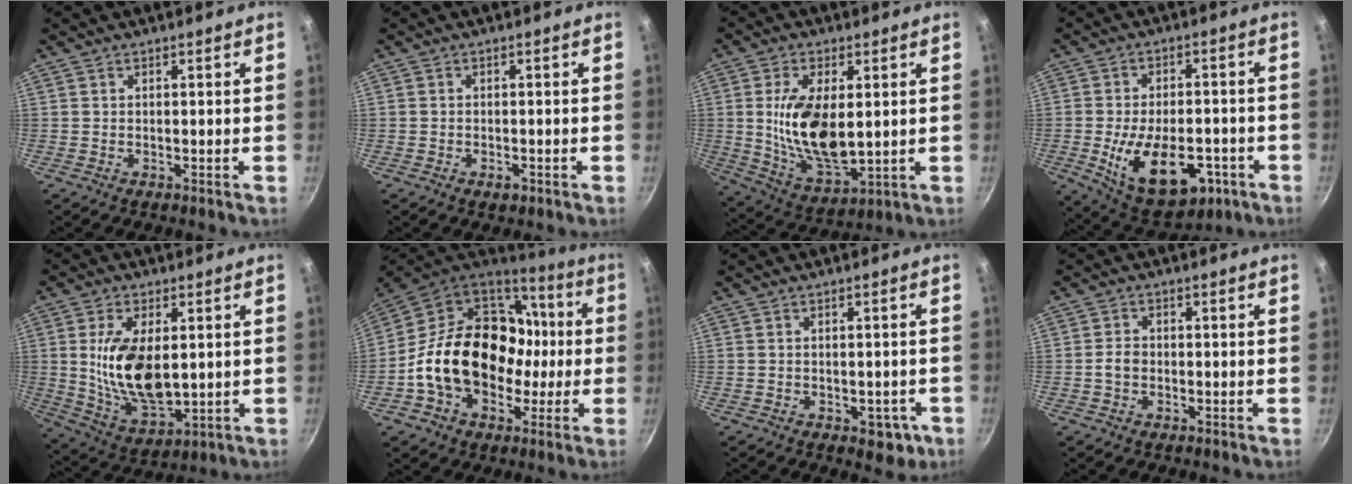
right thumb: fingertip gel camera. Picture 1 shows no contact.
{"total": 1.8, "force": [-0.9, 1.0, 1.1], "torque": [-0.015, 0.006, -0.015]}
{"total": 15.4, "force": [1.6, 7.9, 13.1], "torque": [-0.231, -0.017, 0.042]}
{"total": 17.7, "force": [-5.6, 10.0, 13.5], "torque": [-0.192, 0.010, -0.071]}
{"total": 15.2, "force": [1.7, 8.2, 12.7], "torque": [-0.220, -0.020, 0.045]}
{"total": 26.0, "force": [-1.6, 19.6, 17.1], "torque": [-0.276, 0.056, -0.014]}
{"total": 5.3, "force": [-2.0, 3.3, 3.6], "torque": [-0.020, 0.015, -0.014]}
{"total": 2.7, "force": [-0.5, 2.1, 1.6], "torque": [-0.024, 0.012, -0.012]}